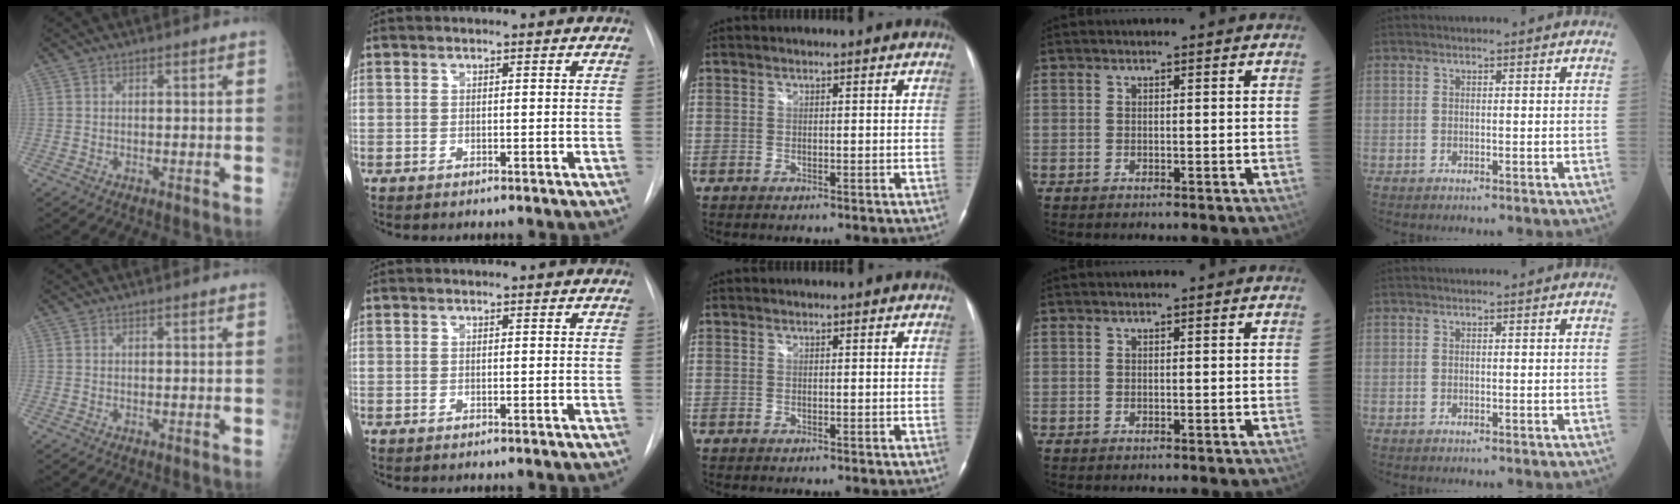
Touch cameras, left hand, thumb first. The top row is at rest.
{}